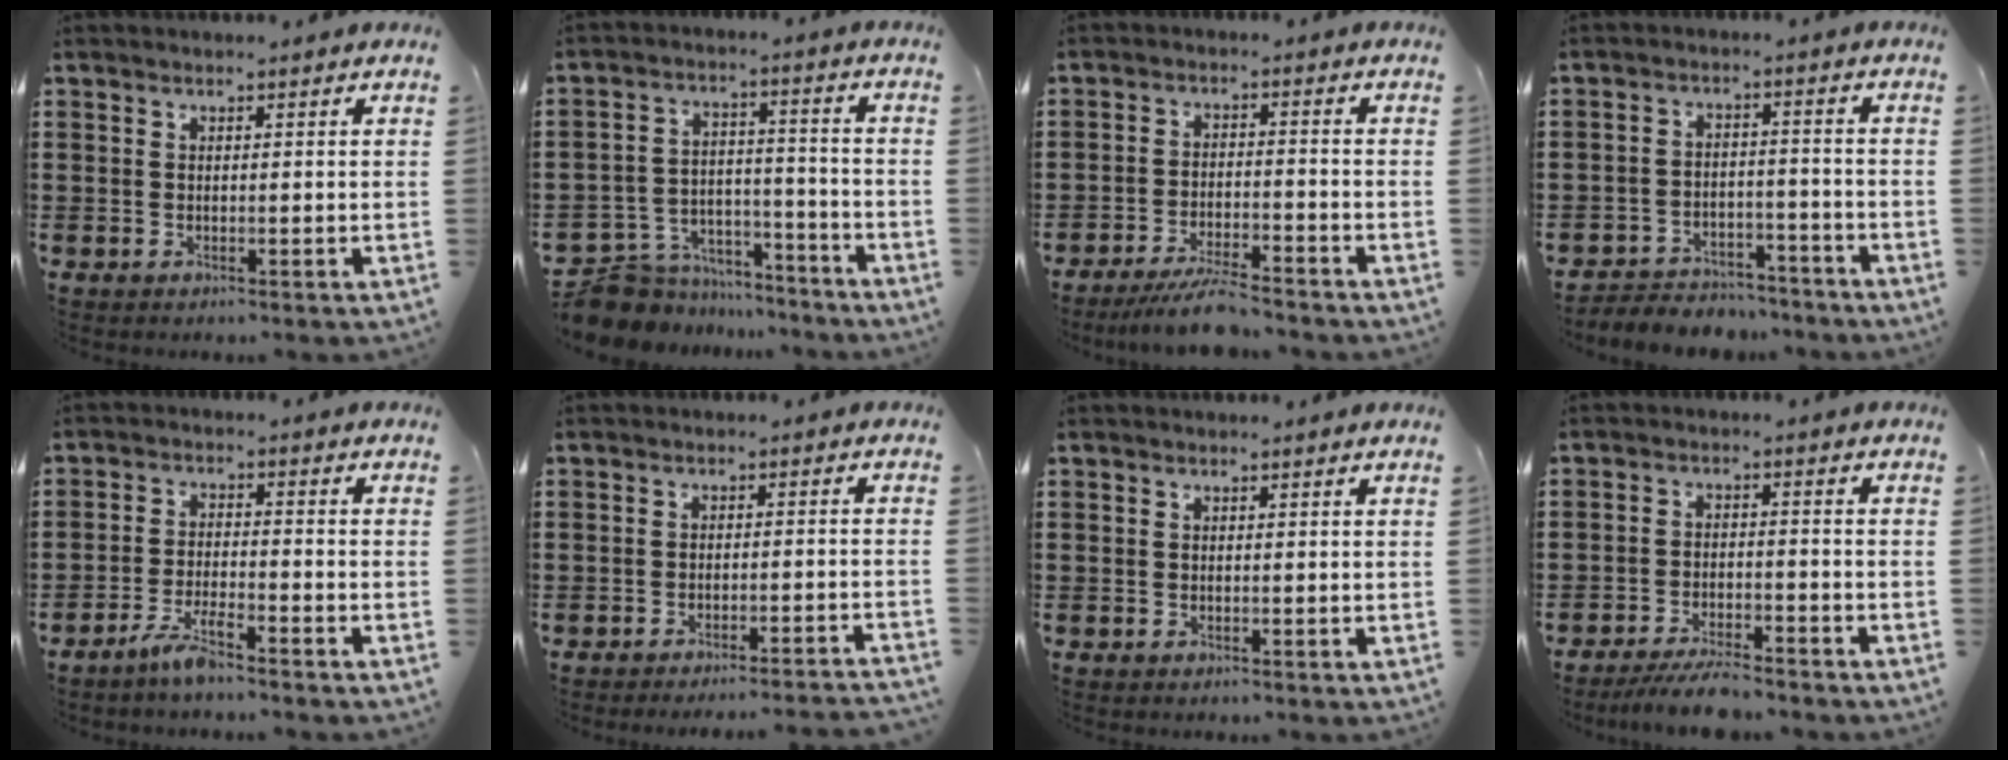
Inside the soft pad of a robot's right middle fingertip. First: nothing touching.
{"total": 6.9, "force": [-6.6, 1.8, 0.4], "torque": [-0.018, 0.011, -0.136]}
{"total": 5.4, "force": [-4.8, 0.2, 2.3], "torque": [-0.050, -0.010, -0.094]}
{"total": 4.5, "force": [-4.4, 0.9, 0.1], "torque": [-0.007, 0.008, -0.093]}
{"total": 4.0, "force": [-3.3, 0.3, 2.3], "torque": [-0.052, -0.002, -0.065]}
{"total": 2.4, "force": [-2.3, -0.4, 0.5], "torque": [-0.010, -0.001, -0.048]}
{"total": 0.0}
{"total": 4.8, "force": [-4.4, 0.5, 1.9], "torque": [-0.037, -0.002, -0.086]}